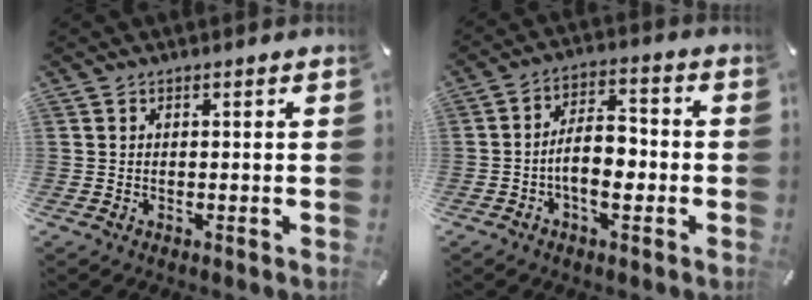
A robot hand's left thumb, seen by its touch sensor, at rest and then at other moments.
{"total": 8.9, "force": [-2.8, 4.7, 6.9], "torque": [-0.117, 0.015, -0.051]}